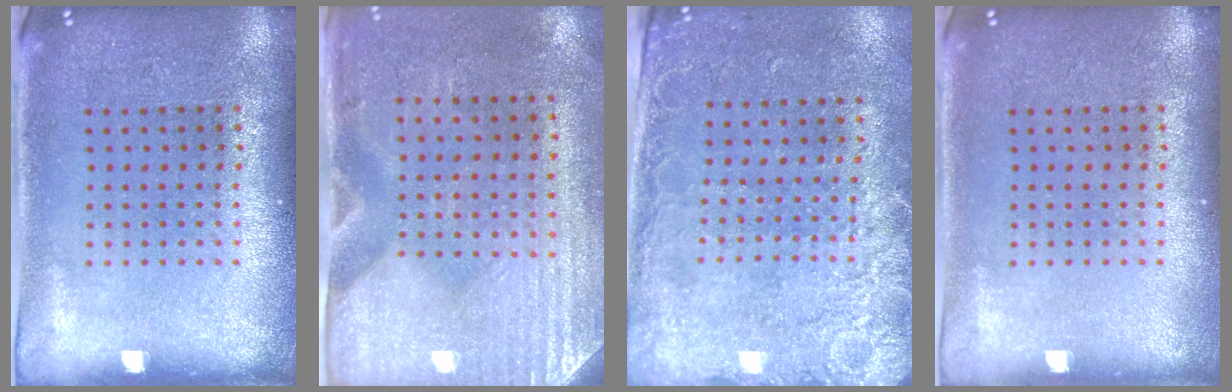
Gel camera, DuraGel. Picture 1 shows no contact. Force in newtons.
{"total": 3.0, "press": 2.6, "slide": 1.5}
{"total": 2.6, "press": 2.1, "slide": 1.4}
{"total": 0.0}